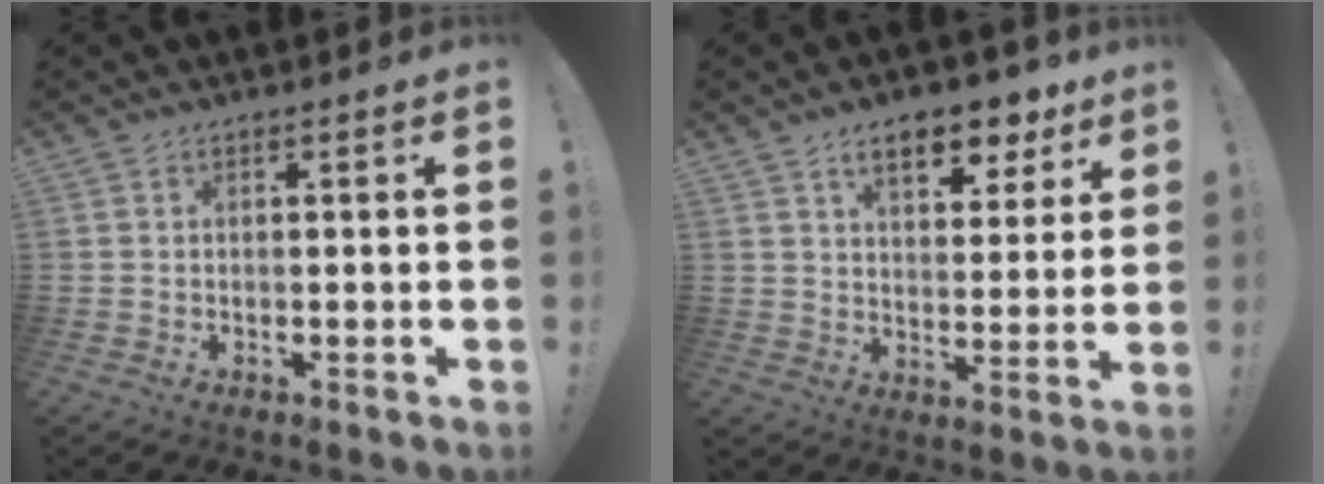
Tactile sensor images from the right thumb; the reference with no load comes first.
{"total": 11.4, "force": [6.9, 5.5, 7.2], "torque": [-0.099, -0.034, 0.119]}